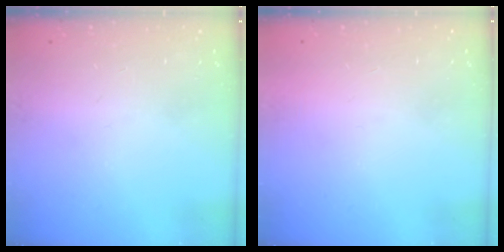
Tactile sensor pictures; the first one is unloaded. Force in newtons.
{"total": 1.6, "press": 1.6, "slide": 0.1}